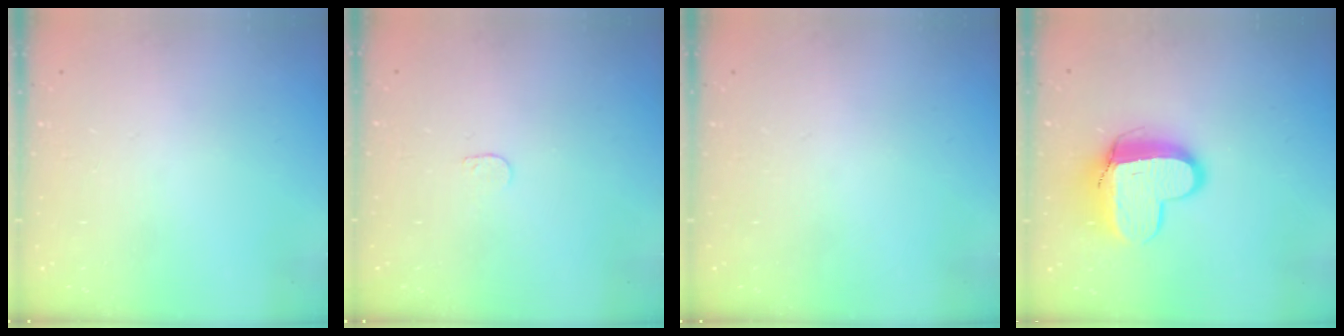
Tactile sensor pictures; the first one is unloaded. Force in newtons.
{"total": 3.2, "press": 3.2, "slide": 0.3}
{"total": 0.0}
{"total": 12.7, "press": 12.7, "slide": 1.1}